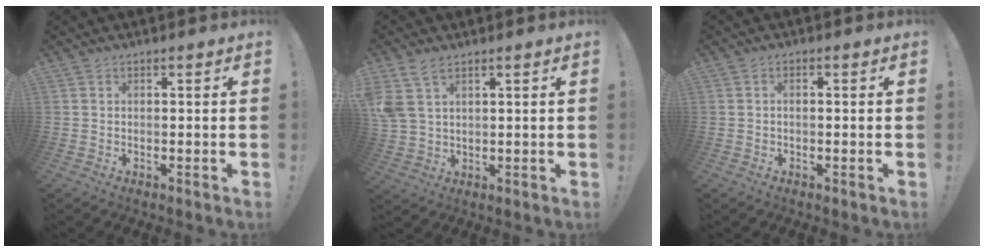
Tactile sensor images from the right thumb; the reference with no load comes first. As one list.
[{"total": 7.1, "force": [4.3, 3.7, 4.3], "torque": [-0.078, -0.010, 0.089]}, {"total": 1.0, "force": [-0.5, 0.4, 0.8], "torque": [-0.019, 0.005, -0.007]}]